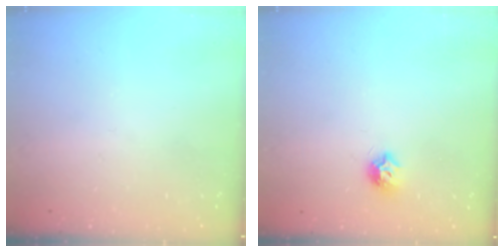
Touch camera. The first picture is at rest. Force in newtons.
{"total": 7.1, "press": 7.1, "slide": 0.2}